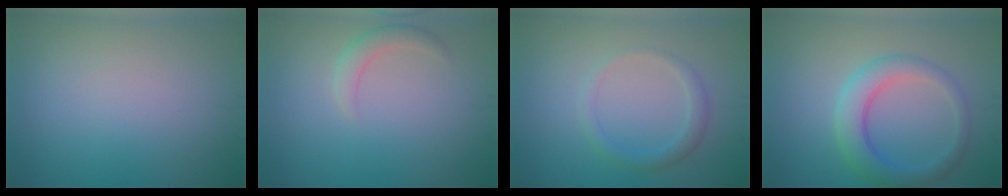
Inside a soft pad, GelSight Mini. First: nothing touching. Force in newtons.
{"total": 1.7, "press": 1.7, "slide": 0.3}
{"total": 1.9, "press": 1.9, "slide": 0.1}
{"total": 4.3, "press": 4.3, "slide": 0.1}